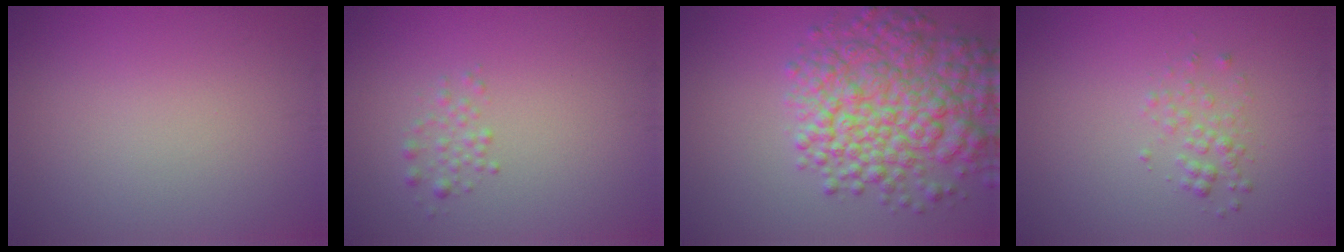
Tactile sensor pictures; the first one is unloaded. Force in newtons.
{"total": 1.2, "press": 1.1, "slide": 0.1}
{"total": 8.2, "press": 8.2, "slide": 0.3}
{"total": 1.4, "press": 1.4, "slide": 0.1}